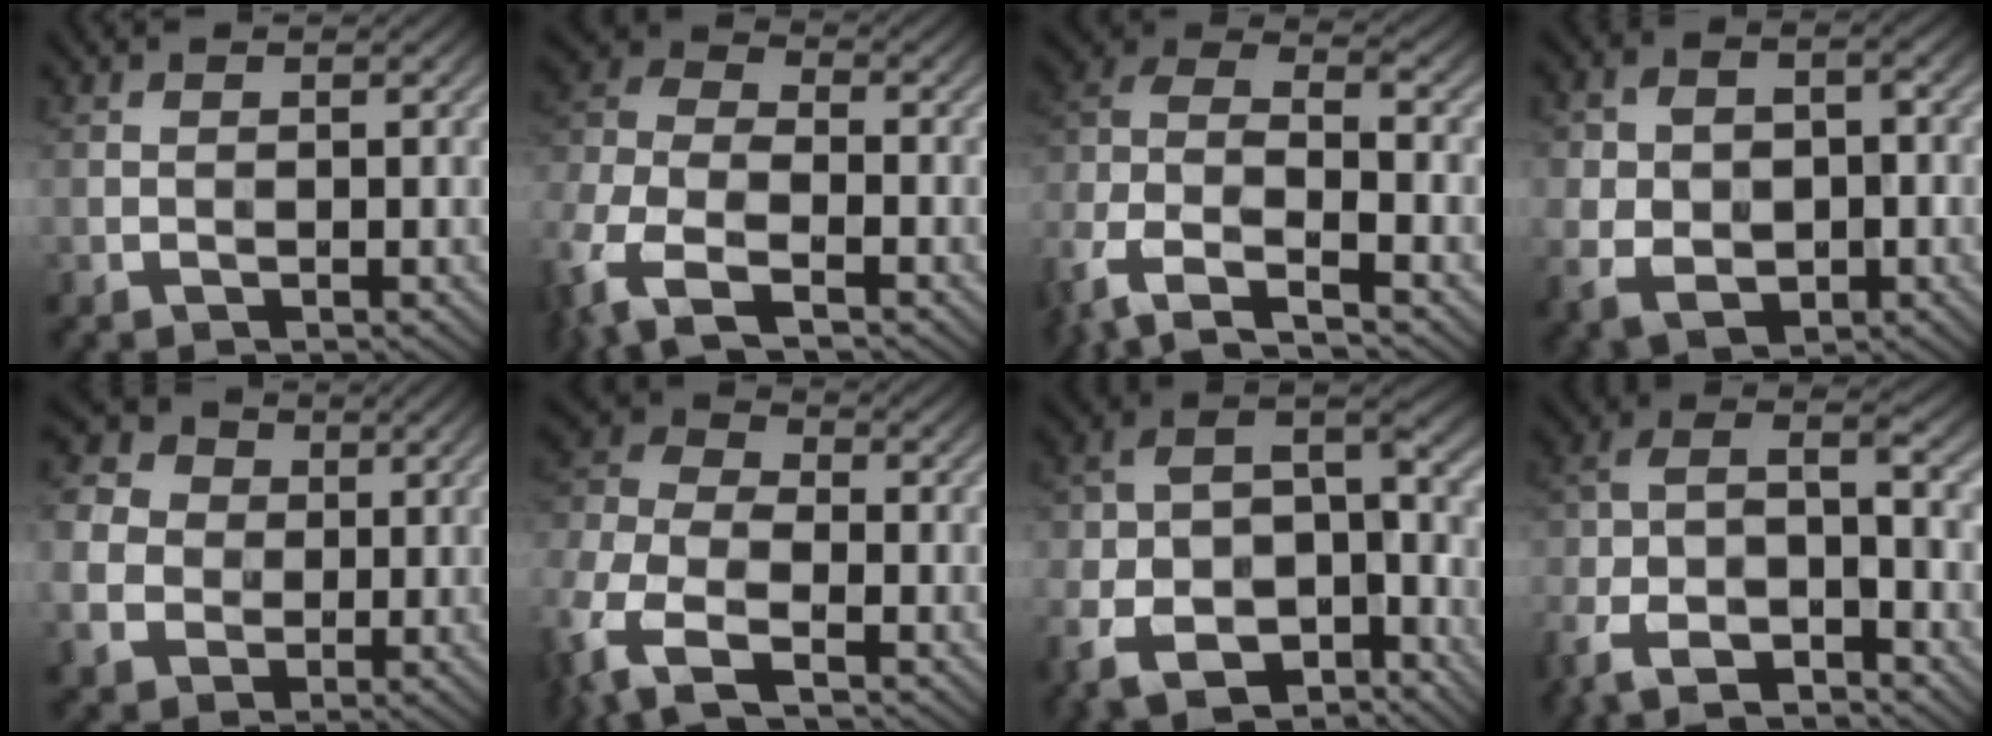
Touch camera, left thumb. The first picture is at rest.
{"total": 10.3, "force": [-5.3, 5.6, 6.8], "torque": [-0.163, -0.011, -0.124]}
{"total": 11.1, "force": [-6.0, 5.4, 7.5], "torque": [-0.188, -0.012, -0.127]}
{"total": 8.5, "force": [-1.8, 6.2, 5.4], "torque": [-0.098, -0.025, -0.027]}
{"total": 9.2, "force": [0.0, 8.2, 4.1], "torque": [-0.149, -0.008, -0.006]}
{"total": 11.1, "force": [-5.1, 6.5, 7.4], "torque": [-0.190, -0.009, -0.120]}
{"total": 15.2, "force": [-8.8, 8.8, 8.7], "torque": [-0.216, -0.057, -0.134]}
{"total": 11.6, "force": [-7.5, 4.6, 7.6], "torque": [-0.167, -0.019, -0.145]}